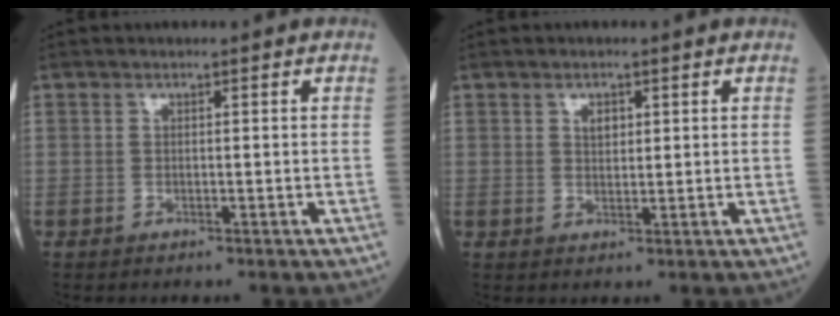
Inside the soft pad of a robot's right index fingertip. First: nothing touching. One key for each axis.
{"total": 1.9, "fx": 0.8, "fy": 1.1, "fz": 1.3, "tx": -0.020, "ty": 0.000, "tz": 0.015}